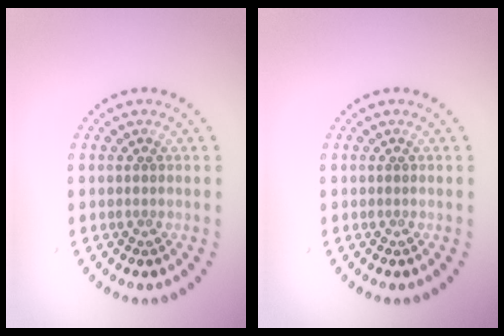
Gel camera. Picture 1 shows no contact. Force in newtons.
{"total": 0.0}